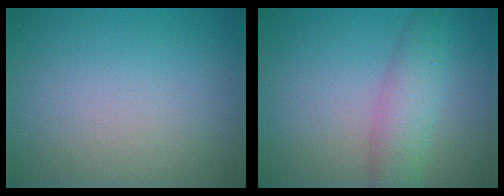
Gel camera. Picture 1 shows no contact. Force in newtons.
{"total": 3.8, "press": 3.8, "slide": 0.0}